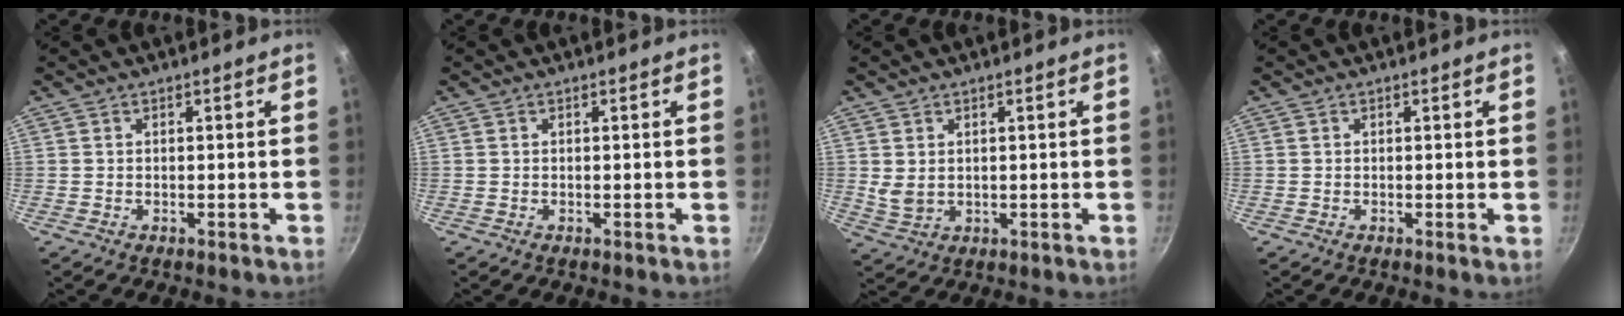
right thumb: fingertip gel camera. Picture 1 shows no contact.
{"total": 0.0}
{"total": 3.4, "force": [1.1, 2.3, 2.2], "torque": [-0.037, -0.010, 0.029]}
{"total": 0.0}